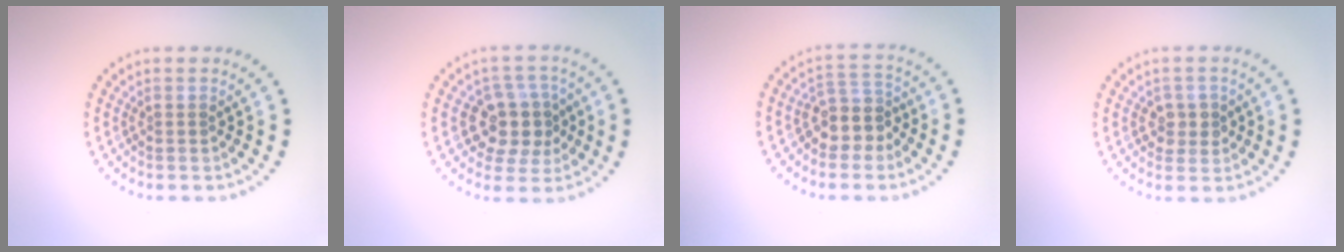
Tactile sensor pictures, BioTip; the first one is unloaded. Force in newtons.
{"total": 4.4, "press": 4.0, "slide": 1.8}
{"total": 3.1, "press": 2.6, "slide": 1.7}
{"total": 1.8, "press": 1.7, "slide": 0.4}